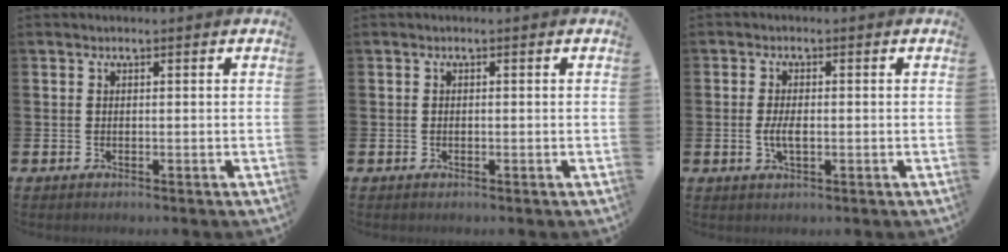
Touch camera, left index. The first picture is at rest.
{"total": 0.0}
{"total": 2.9, "force": [-0.3, 1.3, 2.6], "torque": [-0.037, -0.003, -0.010]}